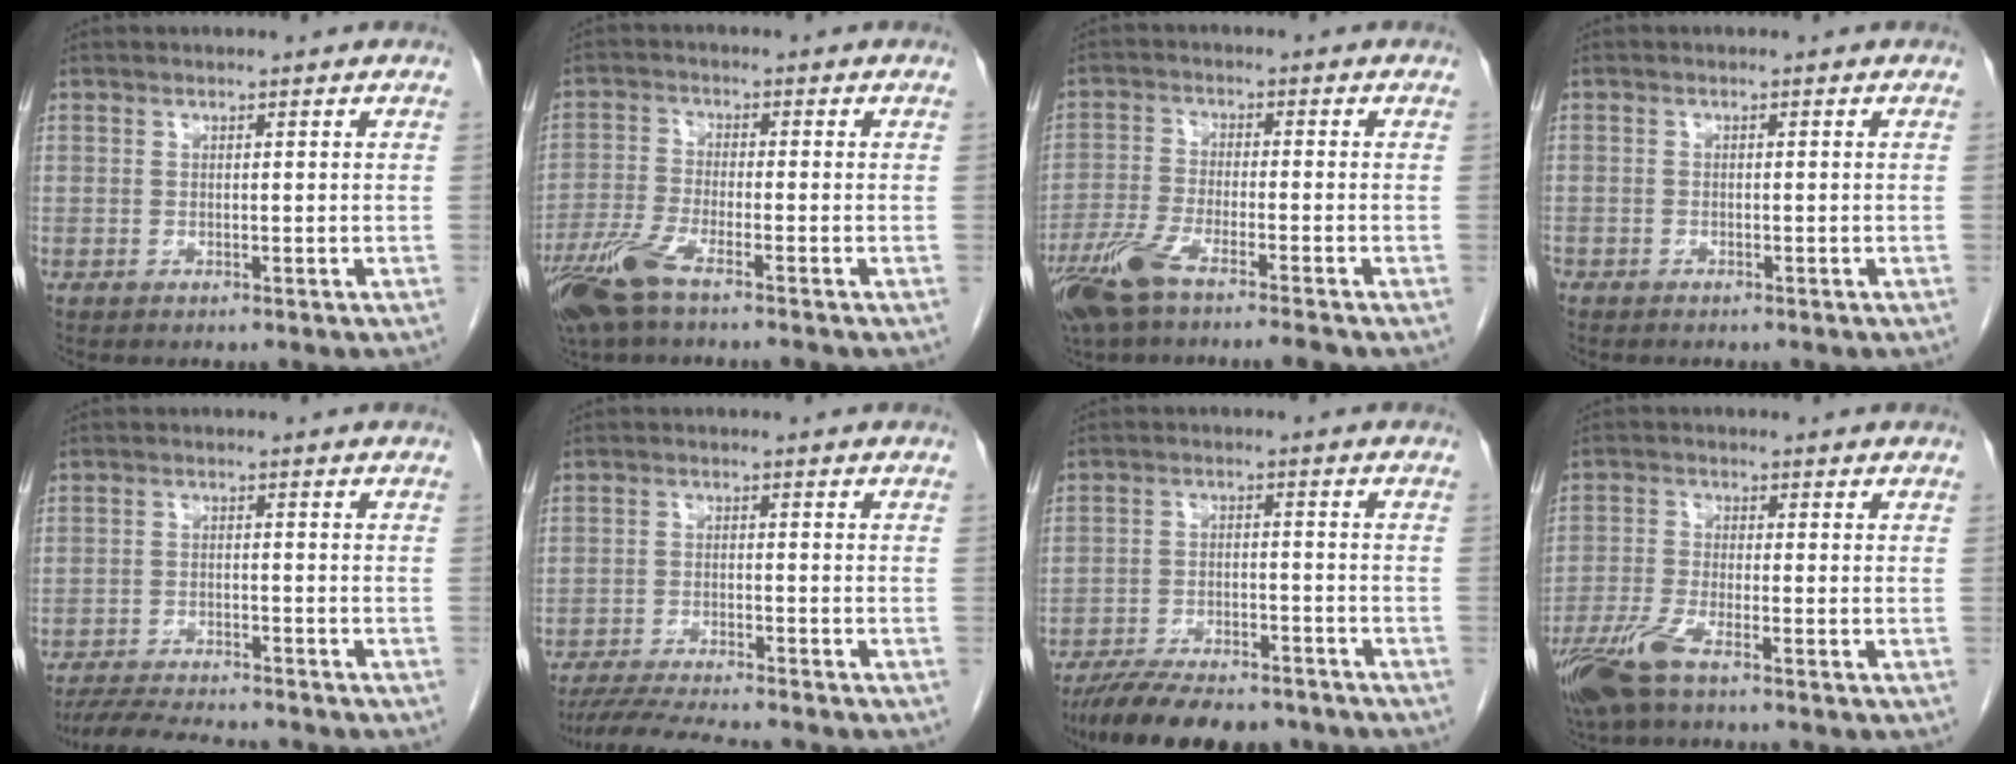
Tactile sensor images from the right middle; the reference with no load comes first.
{"total": 7.3, "force": [-5.0, 0.9, 5.2], "torque": [-0.115, -0.017, -0.101]}
{"total": 8.7, "force": [-6.2, 0.6, 6.0], "torque": [-0.116, -0.017, -0.114]}
{"total": 1.2, "force": [-1.0, 0.6, 0.3], "torque": [-0.008, 0.000, -0.015]}
{"total": 9.6, "force": [-8.9, 1.1, 3.6], "torque": [-0.057, -0.010, -0.139]}
{"total": 9.8, "force": [-8.9, 0.4, 4.3], "torque": [-0.068, -0.019, -0.142]}
{"total": 14.0, "force": [-11.8, 3.9, 6.4], "torque": [-0.101, -0.002, -0.178]}
{"total": 6.5, "force": [-4.3, 1.0, 4.8], "torque": [-0.107, -0.014, -0.085]}